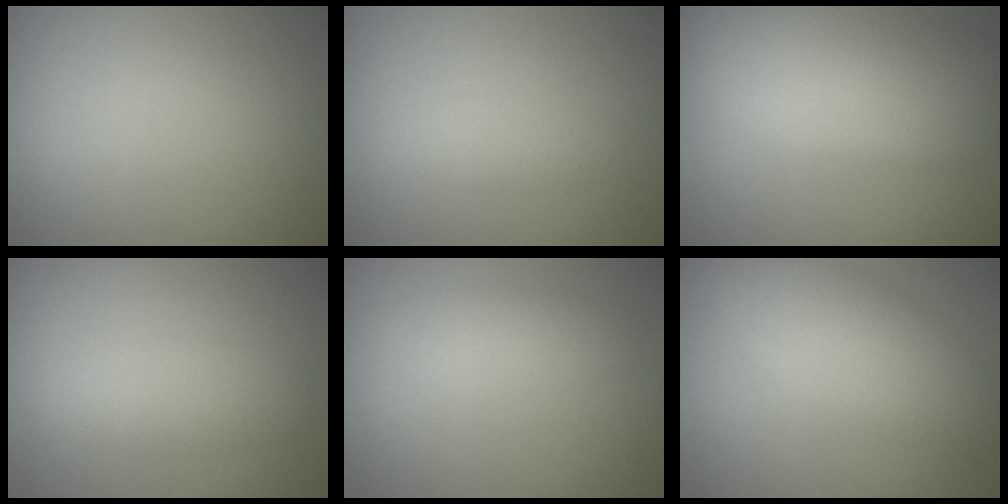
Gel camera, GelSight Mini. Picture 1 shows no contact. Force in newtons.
{"total": 1.4, "press": 1.4, "slide": 0.1}
{"total": 10.7, "press": 10.7, "slide": 0.7}
{"total": 2.8, "press": 2.8, "slide": 0.1}
{"total": 2.3, "press": 2.3, "slide": 0.2}
{"total": 5.4, "press": 5.4, "slide": 0.1}